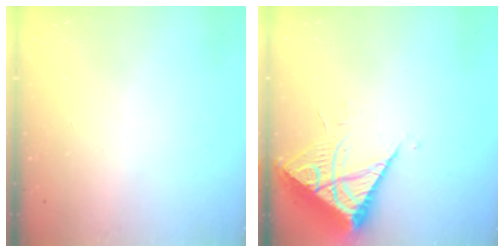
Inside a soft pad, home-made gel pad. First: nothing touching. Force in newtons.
{"total": 7.8, "press": 7.8, "slide": 0.8}